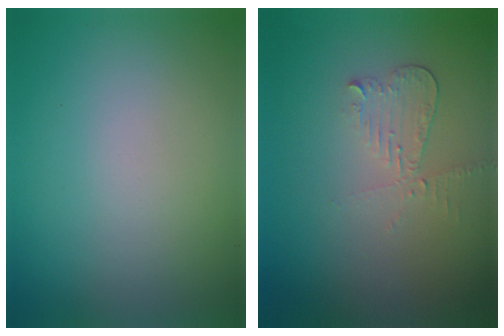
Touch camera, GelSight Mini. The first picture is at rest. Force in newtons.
{"total": 2.1, "press": 2.0, "slide": 0.5}